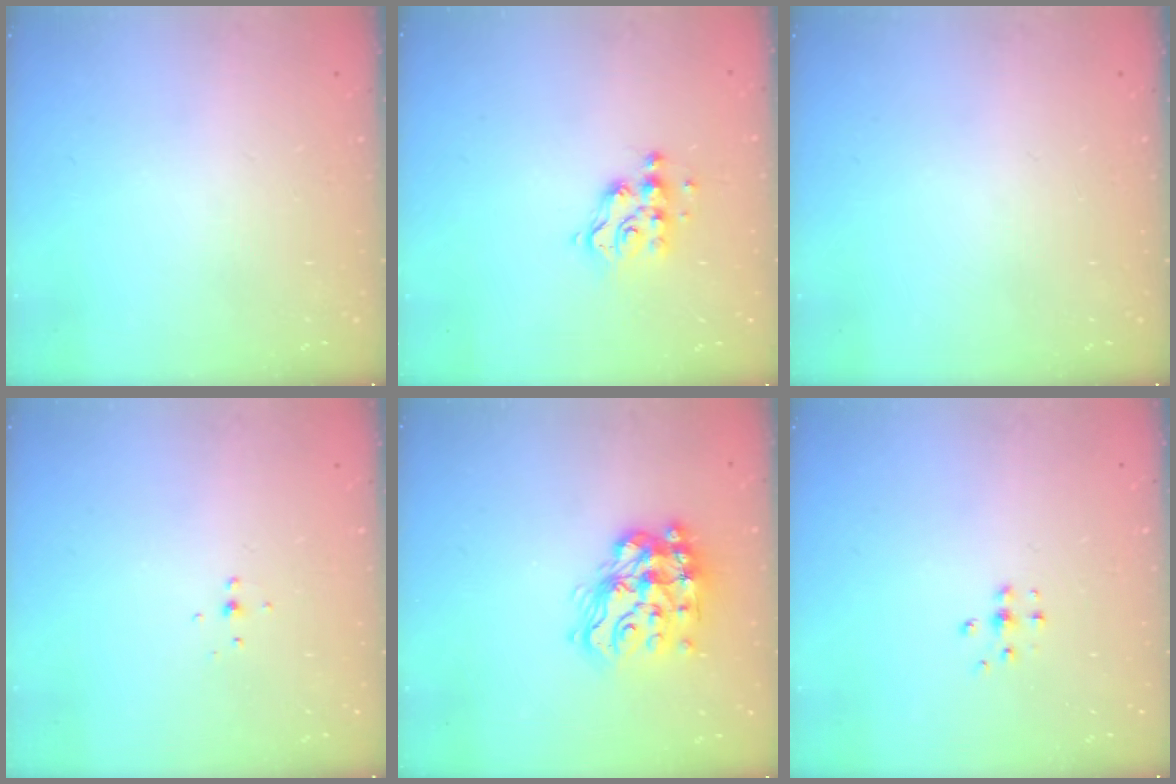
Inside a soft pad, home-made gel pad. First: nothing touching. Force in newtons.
{"total": 7.1, "press": 7.1, "slide": 0.3}
{"total": 0.0}
{"total": 4.2, "press": 4.2, "slide": 0.7}
{"total": 17.2, "press": 17.1, "slide": 1.3}
{"total": 4.1, "press": 4.1, "slide": 0.6}